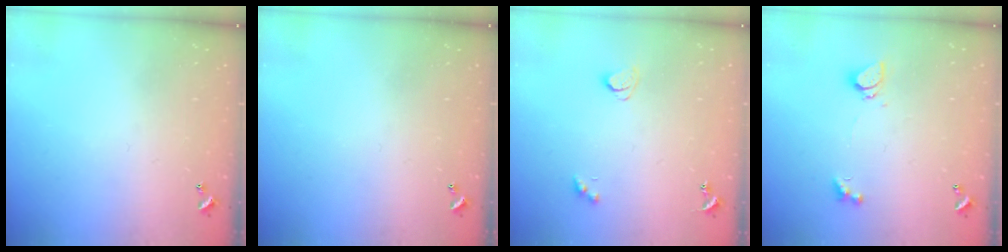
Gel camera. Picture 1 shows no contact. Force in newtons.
{"total": 0.0}
{"total": 2.2, "press": 2.1, "slide": 0.7}
{"total": 1.3, "press": 1.2, "slide": 0.4}